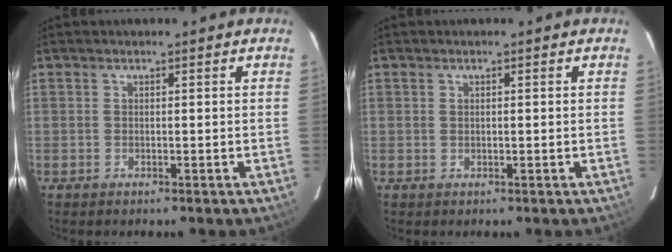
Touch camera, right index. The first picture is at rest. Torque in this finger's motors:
{"motor_torque": [-0.09, -0.07, -0.07, -0.01]}